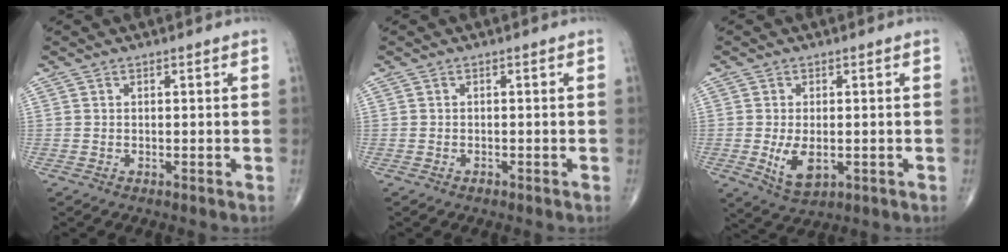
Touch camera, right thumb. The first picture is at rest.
{"total": 0.7, "force": [-0.5, 0.4, 0.2], "torque": [-0.003, 0.002, -0.009]}
{"total": 6.1, "force": [-1.0, 3.3, 5.0], "torque": [-0.089, -0.013, -0.009]}